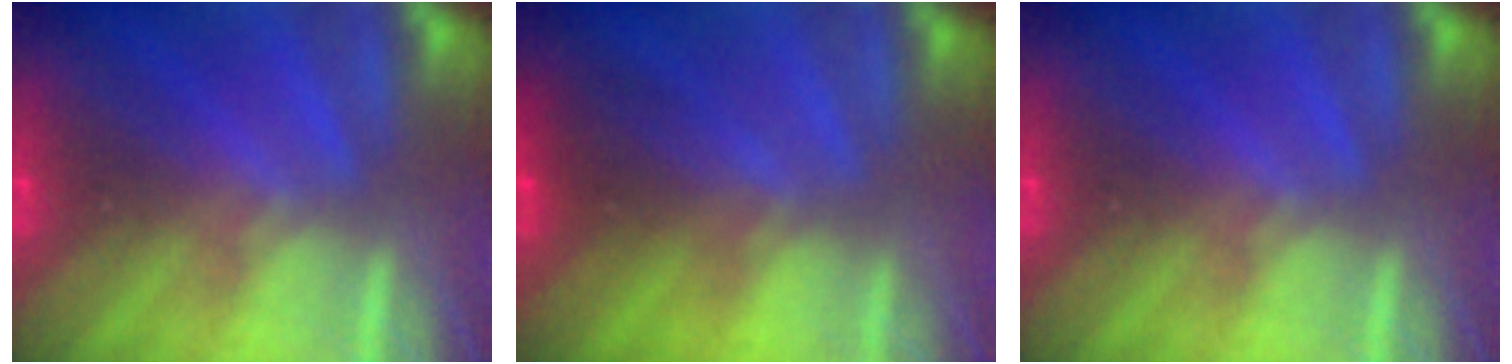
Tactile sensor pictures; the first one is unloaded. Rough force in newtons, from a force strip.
{"total": 2.7}
{"total": 0.0}